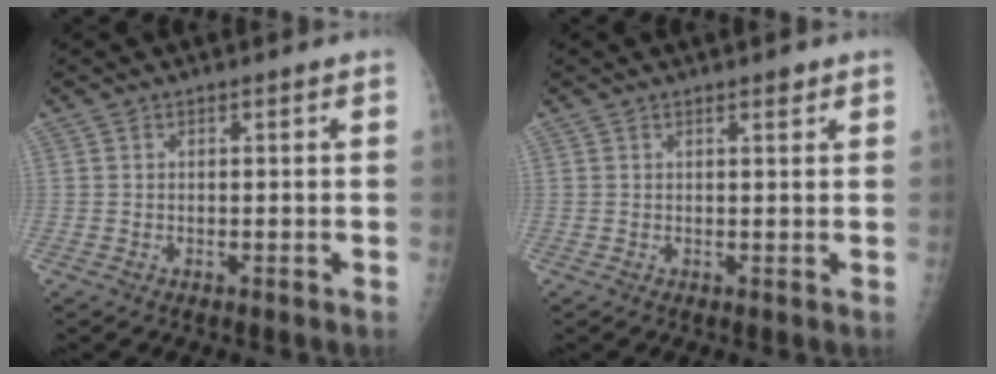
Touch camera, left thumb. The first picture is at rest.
{"total": 1.3, "force": [0.9, 0.4, 0.8], "torque": [-0.008, -0.005, 0.014]}